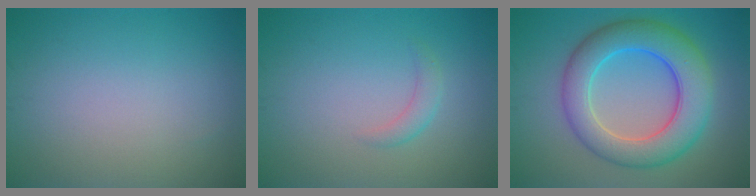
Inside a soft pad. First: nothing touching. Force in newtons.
{"total": 1.4, "press": 1.4, "slide": 0.0}
{"total": 8.5, "press": 8.5, "slide": 0.1}